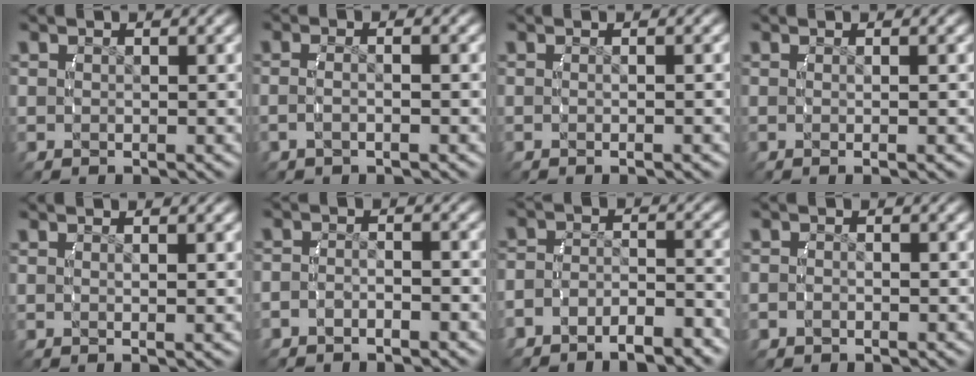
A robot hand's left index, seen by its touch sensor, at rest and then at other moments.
{"total": 1.8, "force": [-0.8, 0.1, 1.6], "torque": [-0.039, -0.002, -0.012]}
{"total": 1.1, "force": [-0.7, -0.2, 0.8], "torque": [-0.017, 0.005, -0.014]}
{"total": 1.1, "force": [-0.4, -0.4, 0.9], "torque": [-0.019, 0.002, -0.007]}
{"total": 0.9, "force": [0.1, -0.5, 0.7], "torque": [-0.017, -0.001, 0.002]}
{"total": 2.4, "force": [-1.9, 1.3, 0.7], "torque": [-0.020, 0.000, -0.035]}
{"total": 5.2, "force": [-4.6, 2.1, 1.6], "torque": [-0.026, -0.010, -0.076]}
{"total": 1.3, "force": [-0.8, 0.9, 0.4], "torque": [-0.014, 0.002, -0.017]}